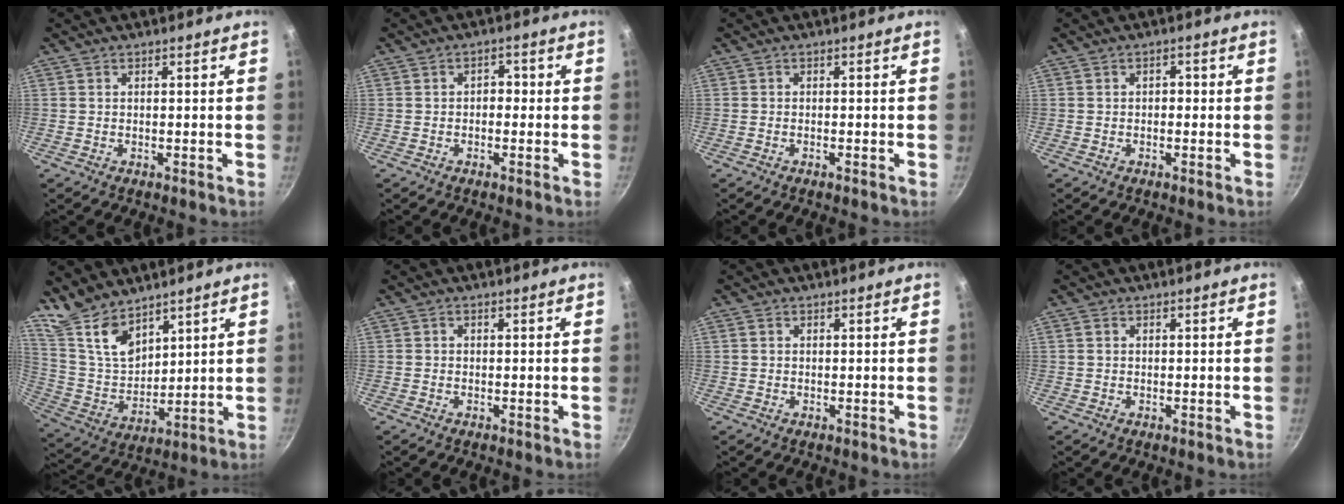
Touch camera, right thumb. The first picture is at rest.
{"total": 2.3, "force": [-0.3, 1.7, 1.5], "torque": [-0.008, 0.009, -0.009]}
{"total": 0.6, "force": [-0.4, 0.0, 0.4], "torque": [-0.017, 0.005, -0.007]}
{"total": 1.4, "force": [-0.2, 1.0, 0.9], "torque": [-0.010, 0.006, -0.005]}
{"total": 11.9, "force": [9.3, 5.7, 5.0], "torque": [-0.071, -0.062, 0.196]}
{"total": 0.0}
{"total": 0.9, "force": [0.3, 0.7, 0.4], "torque": [-0.006, 0.002, 0.004]}
{"total": 1.1, "force": [0.4, 0.9, 0.5], "torque": [-0.007, 0.002, 0.004]}